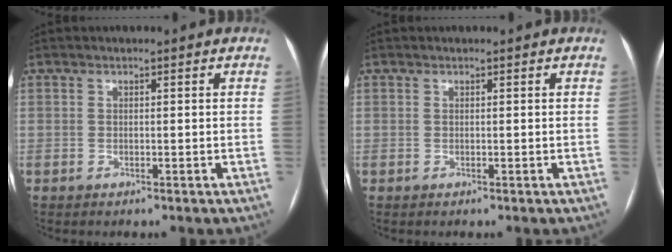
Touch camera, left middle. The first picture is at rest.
{"total": 0.0}